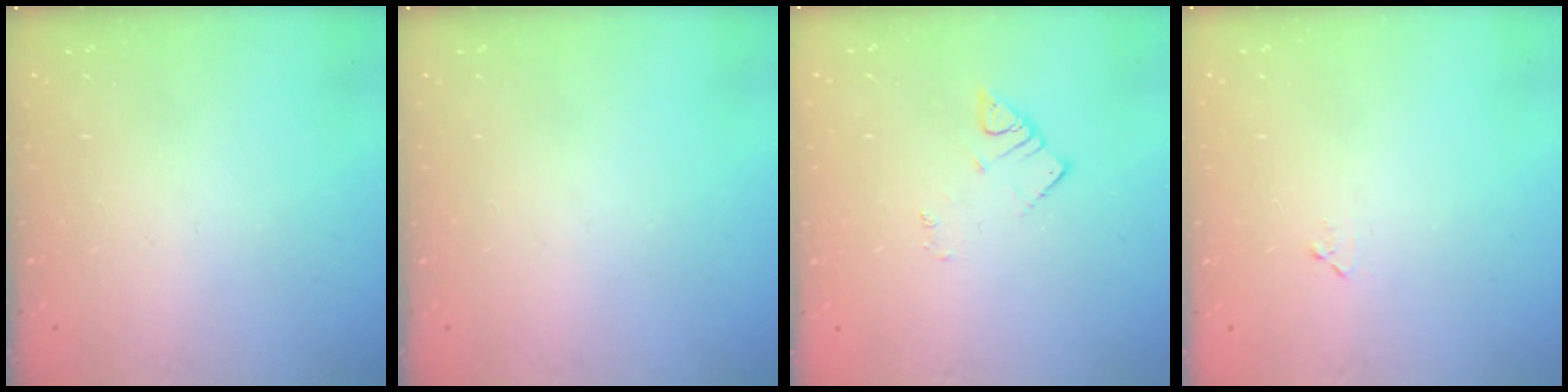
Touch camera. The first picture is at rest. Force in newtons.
{"total": 0.0}
{"total": 2.7, "press": 2.7, "slide": 0.4}
{"total": 3.4, "press": 3.4, "slide": 0.4}